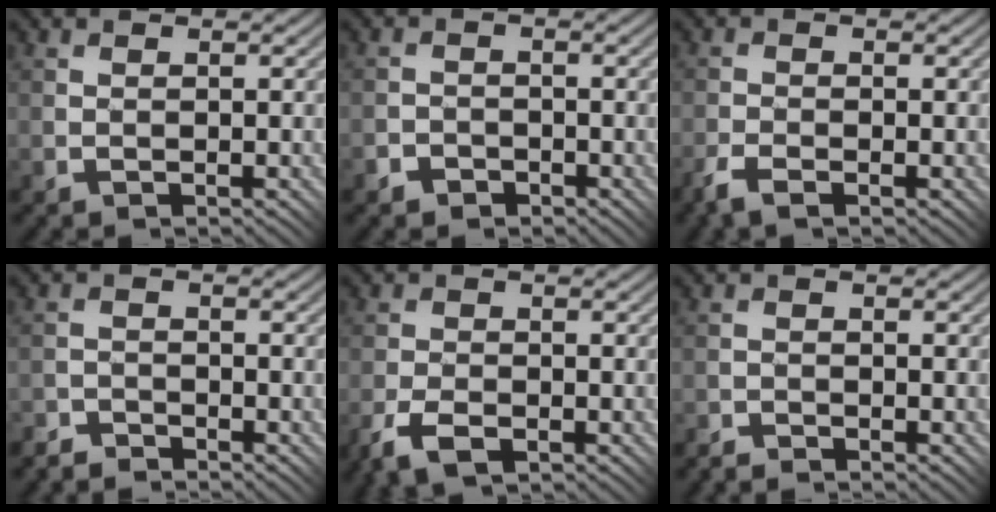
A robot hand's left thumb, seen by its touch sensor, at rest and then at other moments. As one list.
[{"total": 2.3, "force": [-1.8, 1.5, 0.3], "torque": [0.005, 0.011, -0.037]}, {"total": 3.2, "force": [-2.1, 1.2, 2.2], "torque": [-0.047, -0.002, -0.043]}, {"total": 2.6, "force": [-2.5, 0.4, 0.0], "torque": [0.007, 0.009, -0.053]}, {"total": 4.4, "force": [-2.6, 2.1, 2.9], "torque": [-0.059, -0.002, -0.052]}, {"total": 1.9, "force": [-1.9, 0.1, 0.1], "torque": [-0.001, 0.003, -0.040]}]